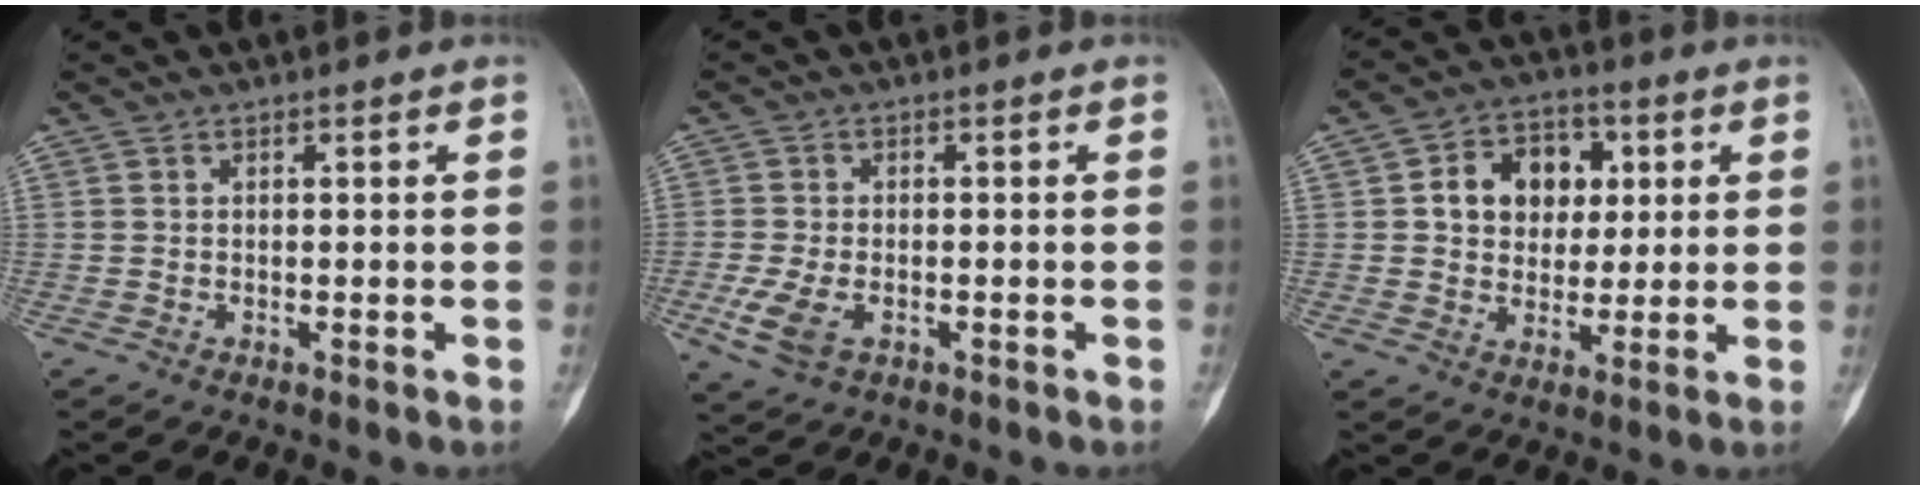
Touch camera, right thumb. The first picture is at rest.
{"total": 5.9, "force": [-2.0, 3.4, 4.4], "torque": [-0.103, -0.001, -0.033]}
{"total": 11.0, "force": [2.4, 8.5, 6.5], "torque": [-0.059, 0.006, 0.035]}